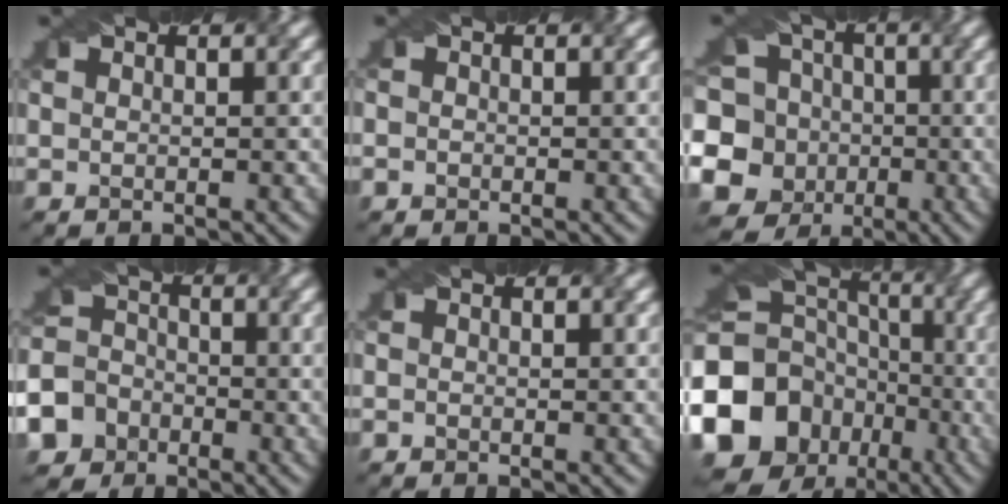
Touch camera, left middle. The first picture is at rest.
{"total": 0.9, "force": [-0.1, 0.8, 0.4], "torque": [0.000, 0.015, -0.013]}
{"total": 13.4, "force": [-2.5, 12.2, 5.0], "torque": [-0.118, 0.016, -0.064]}
{"total": 8.7, "force": [-5.1, 6.9, 1.6], "torque": [-0.040, -0.020, -0.099]}
{"total": 0.6, "force": [-0.6, 0.0, 0.1], "torque": [0.000, 0.005, -0.013]}
{"total": 19.2, "force": [-5.8, 16.4, 8.0], "torque": [-0.176, -0.007, -0.127]}